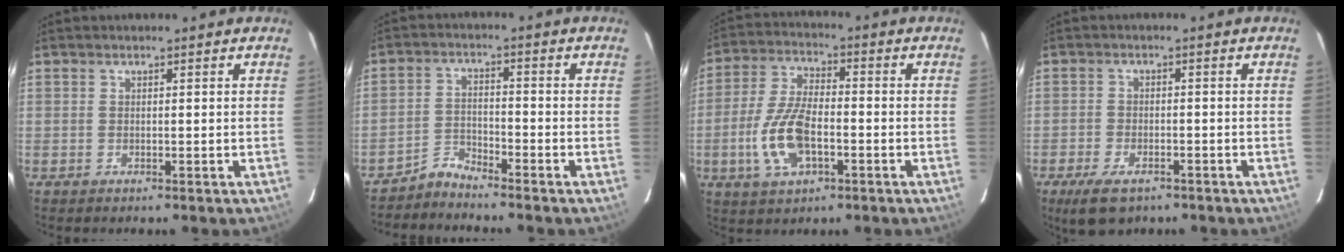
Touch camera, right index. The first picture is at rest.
{"total": 3.7, "force": [-3.7, 0.1, -0.1], "torque": [0.001, 0.008, -0.074]}
{"total": 11.9, "force": [-3.5, 5.6, 9.8], "torque": [-0.212, 0.001, -0.065]}
{"total": 7.2, "force": [-4.9, 3.4, 4.1], "torque": [-0.102, -0.016, -0.082]}